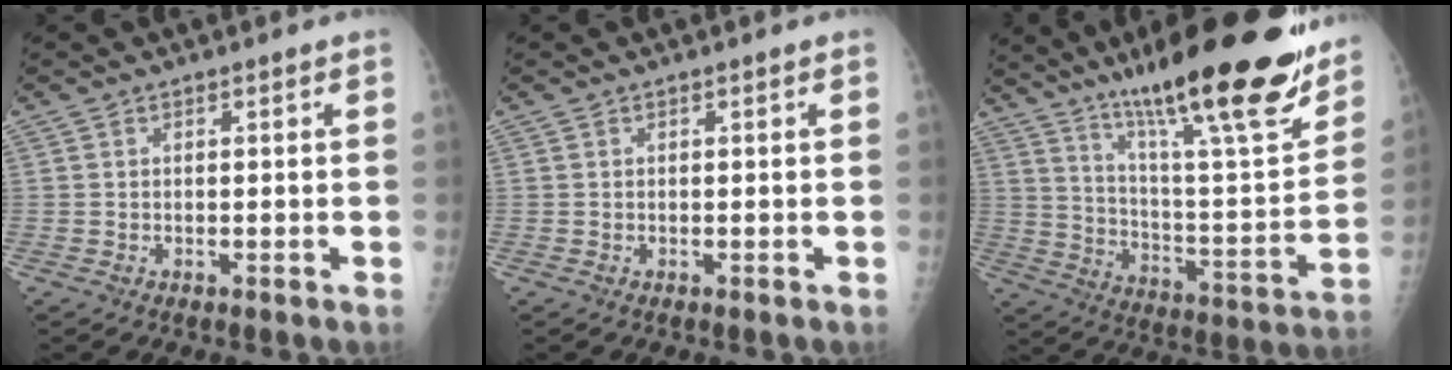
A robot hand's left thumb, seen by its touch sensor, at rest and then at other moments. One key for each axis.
{"total": 0.0}
{"total": 28.7, "fx": 19.9, "fy": 5.2, "fz": 20.1, "tx": -0.287, "ty": -0.072, "tz": 0.308}